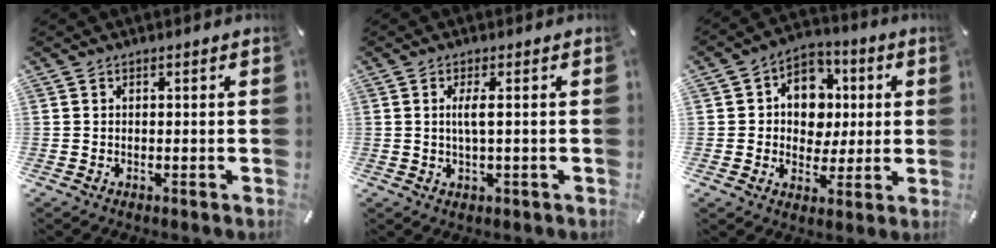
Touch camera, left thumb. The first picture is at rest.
{"total": 3.8, "force": [0.4, 1.0, 3.6], "torque": [-0.070, 0.001, 0.005]}
{"total": 10.5, "force": [0.9, 9.4, 4.6], "torque": [-0.060, -0.002, 0.017]}